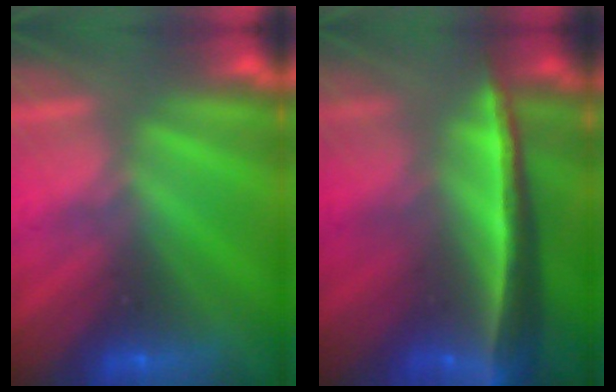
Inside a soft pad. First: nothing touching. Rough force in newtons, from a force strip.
{"total": 7.1}